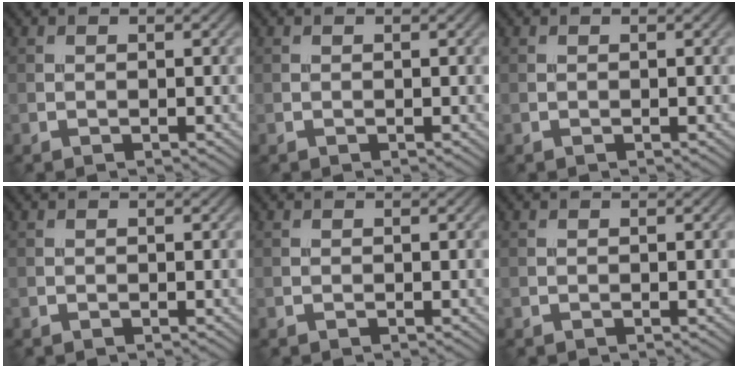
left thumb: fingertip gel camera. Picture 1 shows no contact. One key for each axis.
{"total": 0.0}
{"total": 0.0}
{"total": 0.0}
{"total": 0.0}
{"total": 0.0}